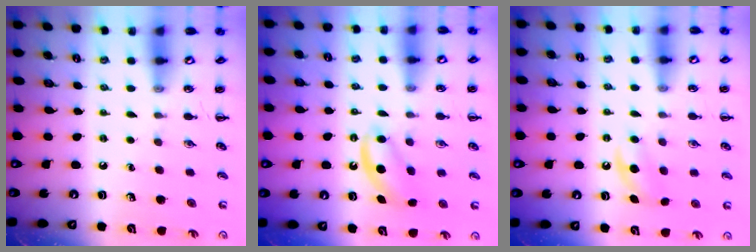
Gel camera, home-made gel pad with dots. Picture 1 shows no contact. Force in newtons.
{"total": 5.3, "press": 5.0, "slide": 1.6}
{"total": 4.6, "press": 4.4, "slide": 1.5}